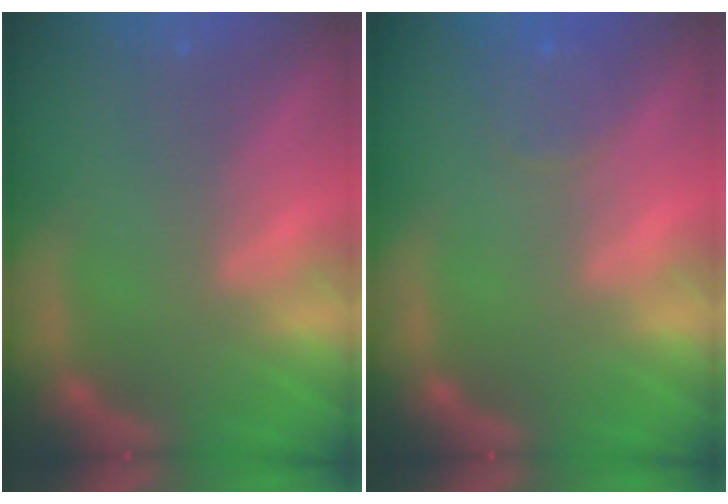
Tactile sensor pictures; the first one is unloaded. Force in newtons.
{"total": 2.4}